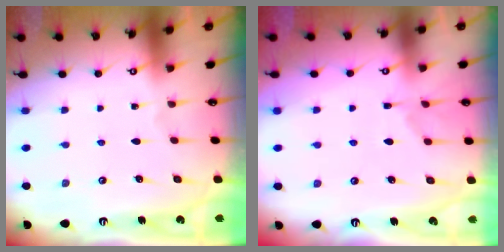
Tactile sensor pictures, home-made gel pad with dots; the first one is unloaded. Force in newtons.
{"total": 1.6, "press": 1.2, "slide": 1.2}